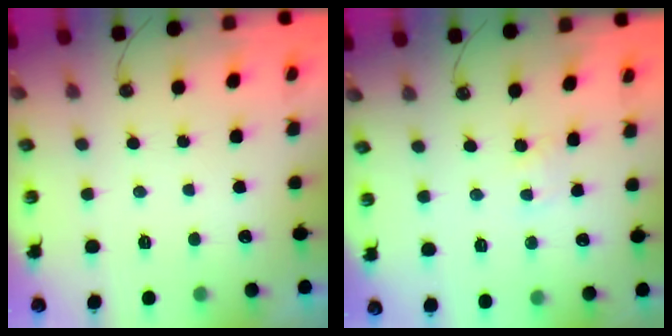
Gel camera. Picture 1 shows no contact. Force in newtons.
{"total": 2.5, "press": 2.5, "slide": 0.3}